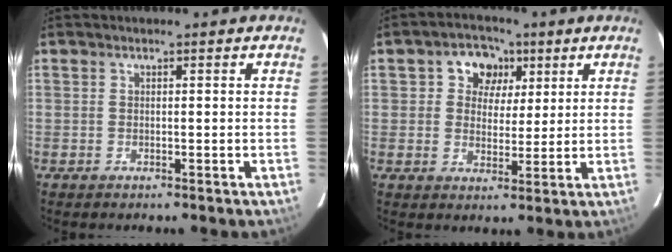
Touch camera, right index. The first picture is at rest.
{"total": 7.2, "force": [2.5, 6.3, 2.6], "torque": [-0.043, 0.012, 0.035]}